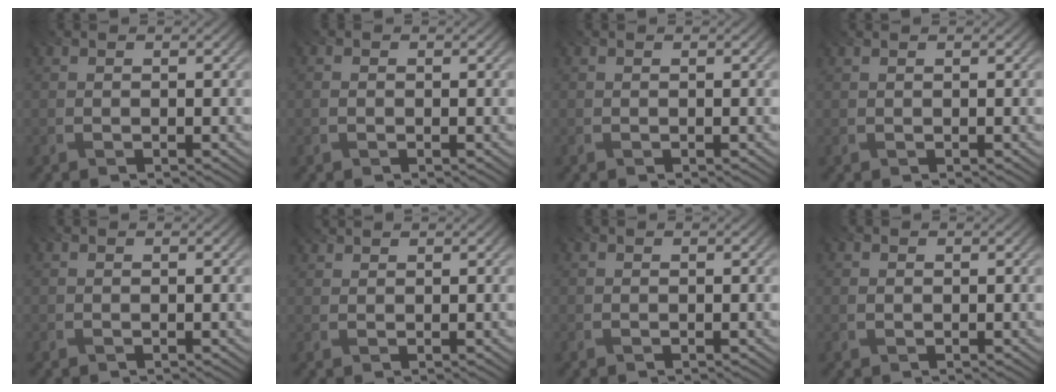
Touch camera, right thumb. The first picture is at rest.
{"total": 0.8, "force": [-0.4, 0.6, 0.1], "torque": [-0.001, -0.002, -0.009]}
{"total": 0.0}
{"total": 0.6, "force": [0.5, 0.0, 0.2], "torque": [-0.003, -0.001, 0.005]}
{"total": 0.0}
{"total": 1.7, "force": [1.5, 0.5, 0.5], "torque": [-0.012, 0.003, 0.025]}
{"total": 0.0}
{"total": 0.5, "force": [0.1, 0.5, 0.2], "torque": [-0.004, -0.001, 0.002]}